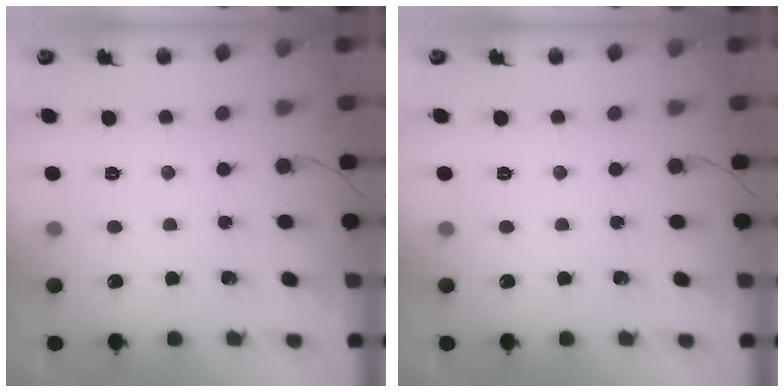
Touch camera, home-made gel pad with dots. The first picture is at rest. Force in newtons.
{"total": 0.0}